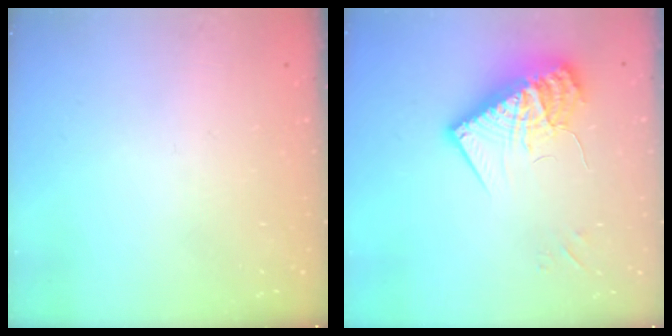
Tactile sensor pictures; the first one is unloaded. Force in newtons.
{"total": 20.3, "press": 20.2, "slide": 1.7}